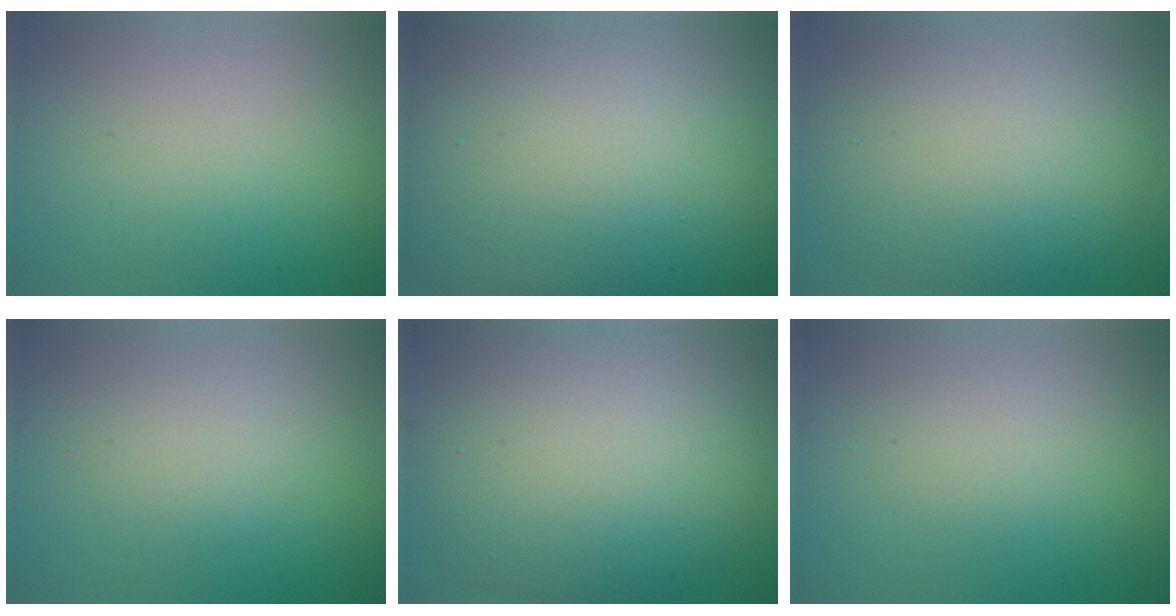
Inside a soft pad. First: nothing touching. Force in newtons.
{"total": 21.6, "press": 21.6, "slide": 1.3}
{"total": 9.5, "press": 9.5, "slide": 0.5}
{"total": 1.9, "press": 1.9, "slide": 0.0}
{"total": 10.9, "press": 10.8, "slide": 1.1}
{"total": 1.3, "press": 1.3, "slide": 0.1}